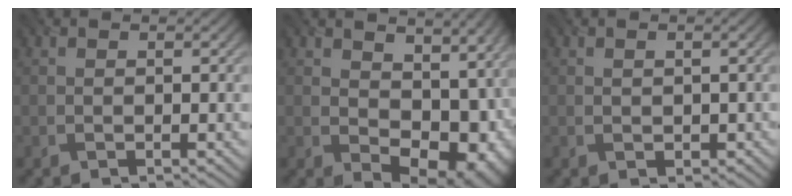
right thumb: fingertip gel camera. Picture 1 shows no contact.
{"total": 10.8, "force": [1.1, 7.4, 7.8], "torque": [-0.097, -0.032, 0.039]}
{"total": 0.9, "force": [0.1, 0.7, 0.6], "torque": [-0.009, -0.004, 0.005]}